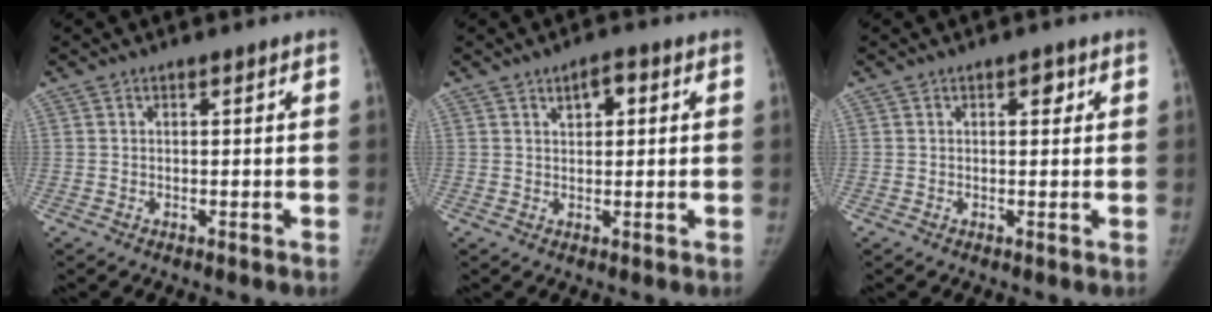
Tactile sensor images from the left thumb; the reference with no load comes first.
{"total": 3.4, "force": [1.4, 1.8, 2.5], "torque": [-0.024, 0.004, 0.020]}
{"total": 1.6, "force": [0.7, 1.0, 1.1], "torque": [-0.003, 0.002, 0.007]}